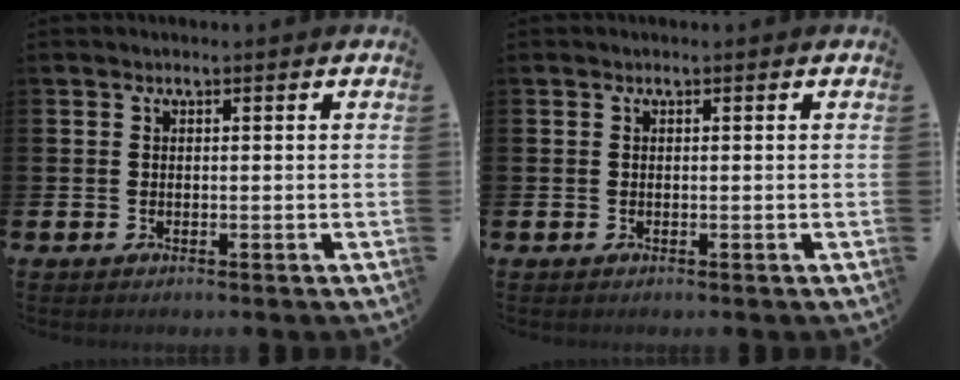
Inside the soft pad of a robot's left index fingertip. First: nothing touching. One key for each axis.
{"total": 0.0}